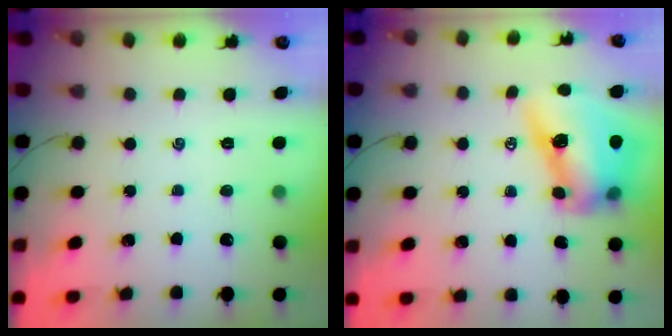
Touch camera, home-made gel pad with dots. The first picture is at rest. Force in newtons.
{"total": 13.1, "press": 12.8, "slide": 2.7}